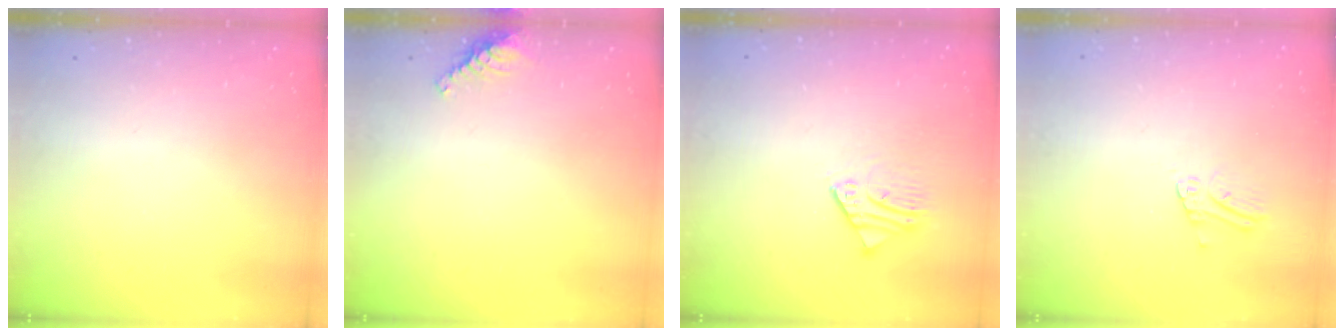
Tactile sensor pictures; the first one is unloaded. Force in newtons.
{"total": 5.5, "press": 5.5, "slide": 0.5}
{"total": 2.8, "press": 2.8, "slide": 0.2}
{"total": 4.6, "press": 4.6, "slide": 0.3}